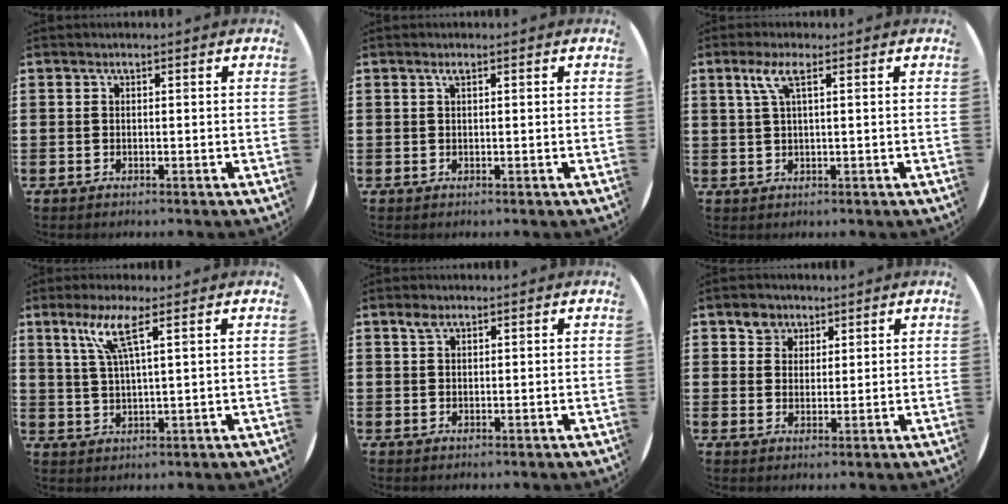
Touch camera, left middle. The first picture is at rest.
{"total": 0.6, "force": [0.3, 0.1, 0.5], "torque": [-0.010, 0.001, 0.006]}
{"total": 2.9, "force": [1.3, 0.5, 2.6], "torque": [-0.054, 0.007, 0.020]}
{"total": 5.9, "force": [3.2, 0.6, 4.9], "torque": [-0.104, 0.007, 0.053]}
{"total": 1.5, "force": [1.0, 0.7, 0.8], "torque": [-0.009, 0.002, 0.017]}
{"total": 3.2, "force": [2.3, 2.3, 0.1], "torque": [-0.001, 0.006, 0.043]}